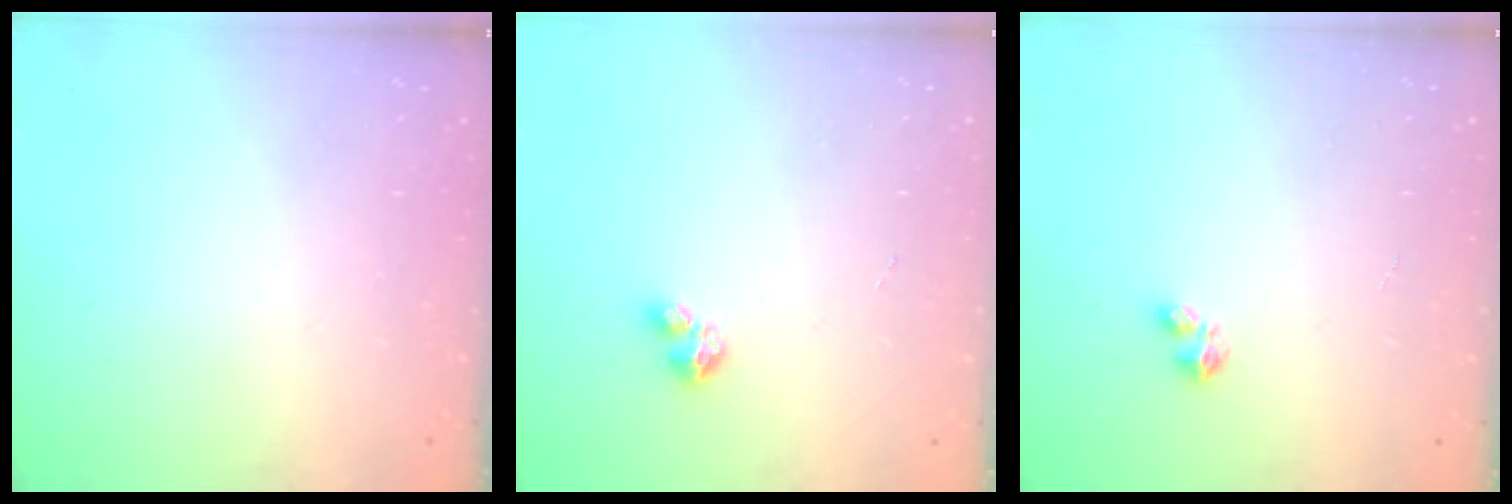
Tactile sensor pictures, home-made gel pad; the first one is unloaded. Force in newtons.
{"total": 2.8, "press": 2.8, "slide": 0.2}
{"total": 2.4, "press": 2.4, "slide": 0.5}